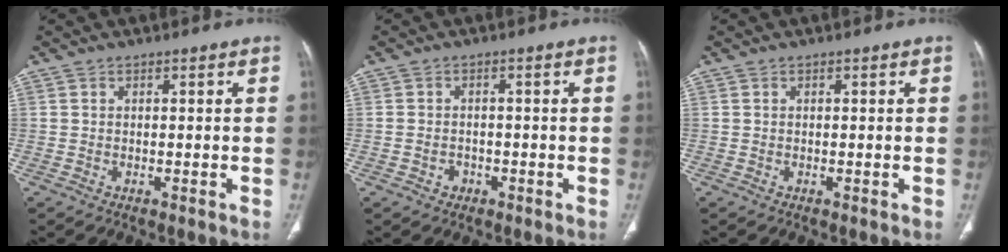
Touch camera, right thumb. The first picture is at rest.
{"total": 2.1, "force": [-0.9, 1.8, 0.6], "torque": [-0.005, 0.013, -0.010]}
{"total": 0.0}